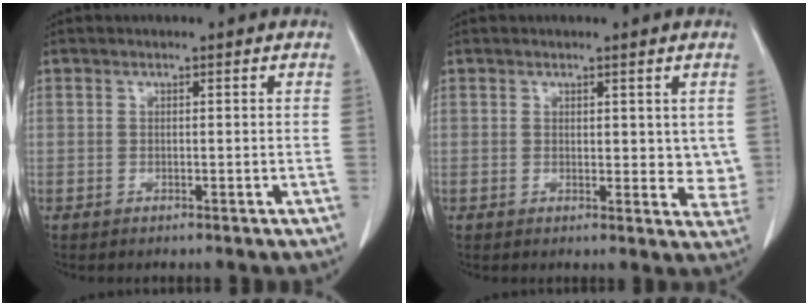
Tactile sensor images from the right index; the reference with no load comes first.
{"total": 4.0, "force": [1.3, 2.3, 3.0], "torque": [-0.016, -0.013, 0.015]}